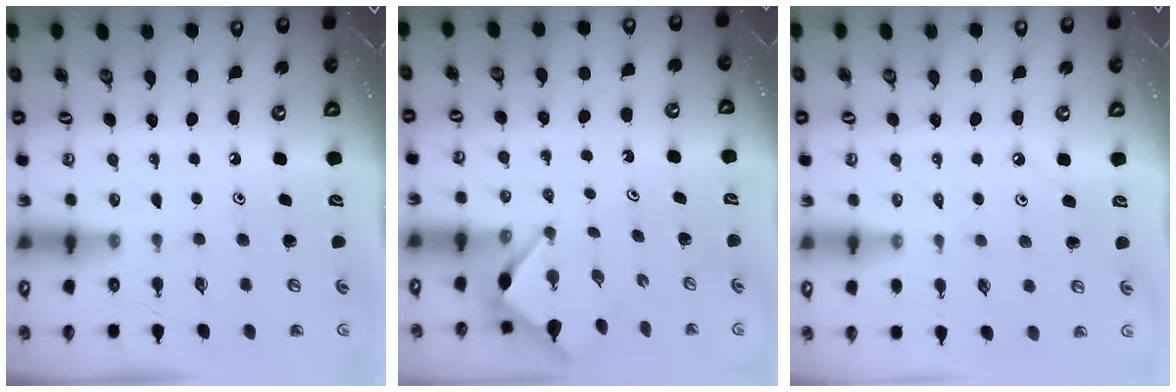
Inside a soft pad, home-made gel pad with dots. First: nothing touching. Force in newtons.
{"total": 3.4, "press": 3.3, "slide": 0.3}
{"total": 2.4, "press": 2.4, "slide": 0.4}